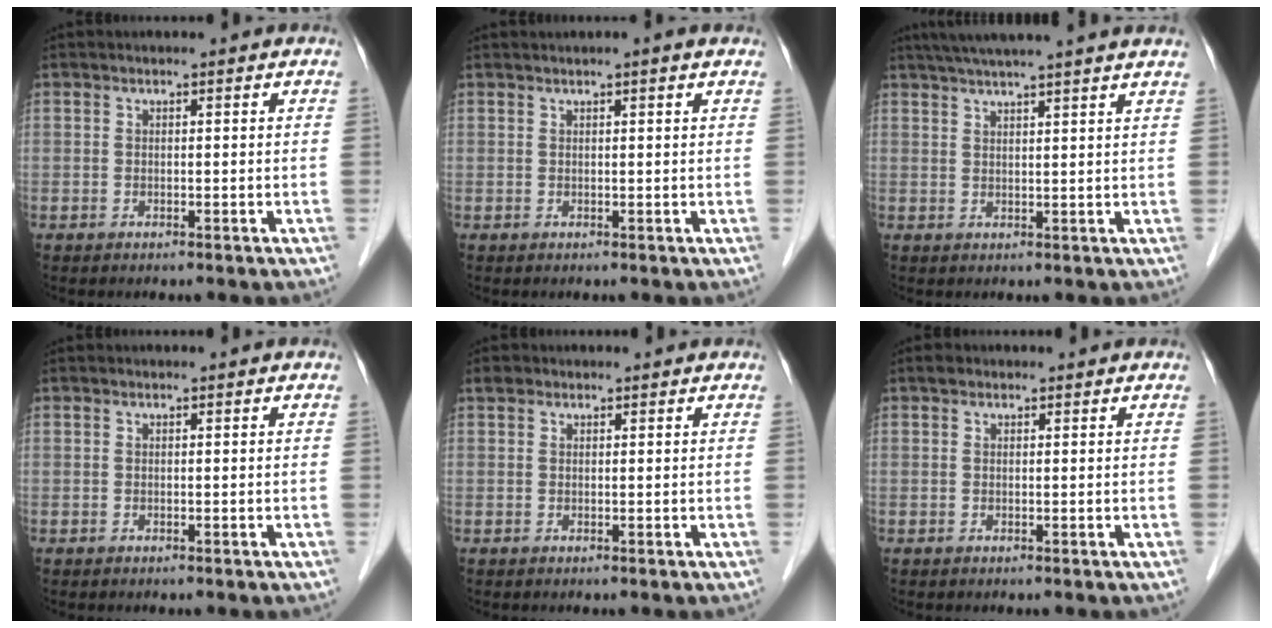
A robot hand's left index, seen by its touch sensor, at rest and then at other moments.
{"total": 1.4, "force": [1.0, -0.1, 1.0], "torque": [-0.017, 0.010, 0.019]}
{"total": 10.8, "force": [9.1, -1.2, 5.7], "torque": [-0.091, 0.031, 0.117]}
{"total": 0.0}
{"total": 1.1, "force": [0.7, 0.8, 0.2], "torque": [-0.007, 0.013, 0.017]}
{"total": 0.8, "force": [0.5, 0.6, 0.2], "torque": [-0.006, 0.009, 0.010]}